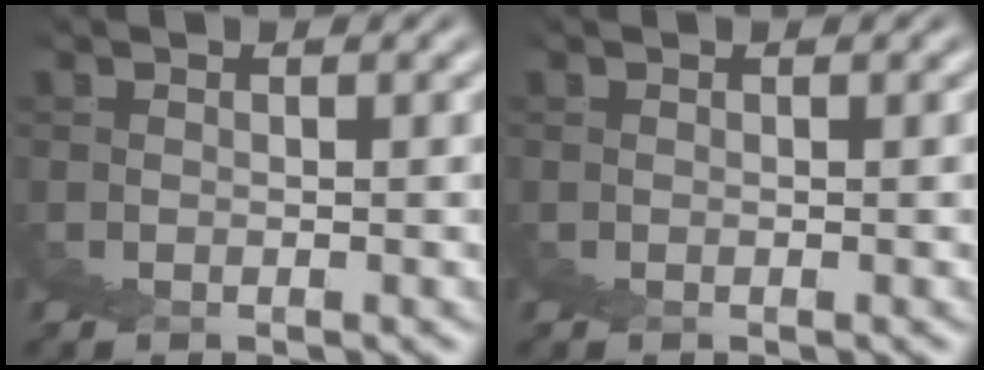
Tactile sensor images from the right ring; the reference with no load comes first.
{"total": 0.0}